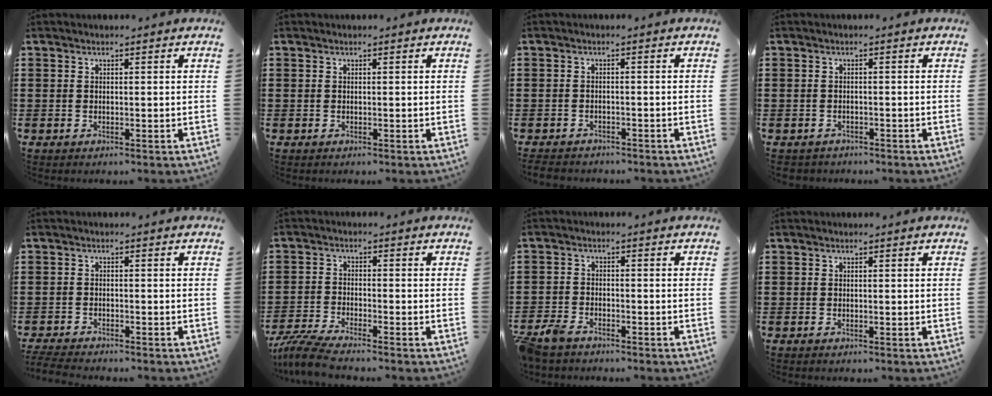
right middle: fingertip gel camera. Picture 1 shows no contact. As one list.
[{"total": 0.0}, {"total": 1.6, "force": [-1.6, 0.2, 0.0], "torque": [-0.007, -0.003, -0.034]}, {"total": 1.1, "force": [-1.0, 0.2, -0.2], "torque": [-0.002, -0.001, -0.024]}, {"total": 2.6, "force": [-2.6, 0.0, 0.3], "torque": [-0.016, -0.006, -0.055]}, {"total": 5.1, "force": [-4.6, 0.1, 2.0], "torque": [-0.062, -0.018, -0.095]}, {"total": 3.3, "force": [-3.1, 0.9, 0.7], "torque": [-0.044, -0.008, -0.073]}, {"total": 0.0}]